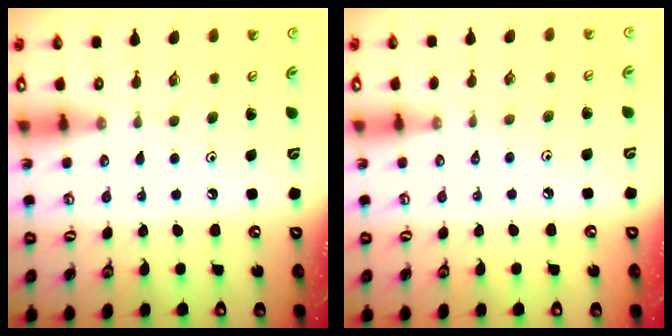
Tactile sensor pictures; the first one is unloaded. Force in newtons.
{"total": 2.8, "press": 2.7, "slide": 0.6}